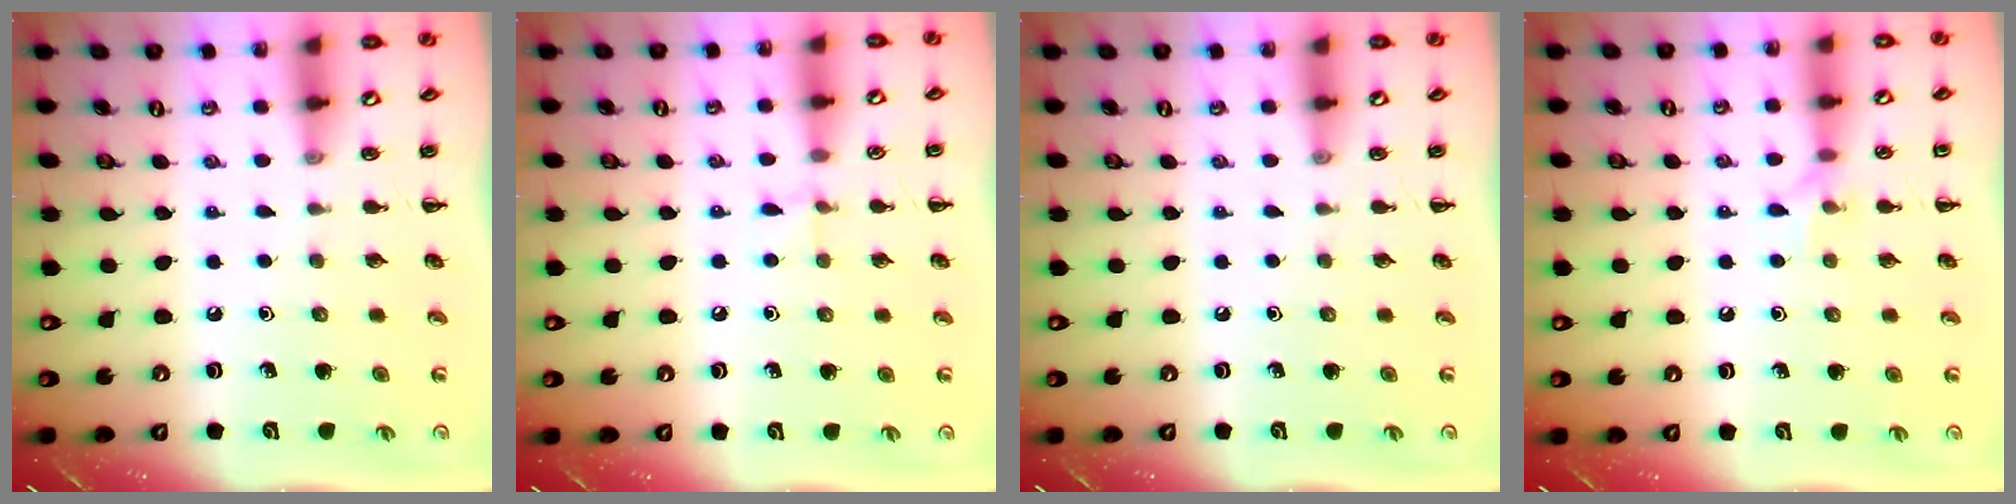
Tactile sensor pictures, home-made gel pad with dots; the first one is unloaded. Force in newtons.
{"total": 4.9, "press": 4.6, "slide": 1.6}
{"total": 0.0}
{"total": 5.7, "press": 5.7, "slide": 1.0}